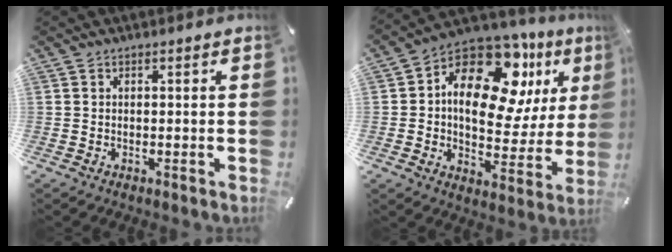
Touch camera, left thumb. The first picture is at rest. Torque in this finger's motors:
{"motor_torque": [1.43, 1.48, 1.52, -1.24, 0.43]}